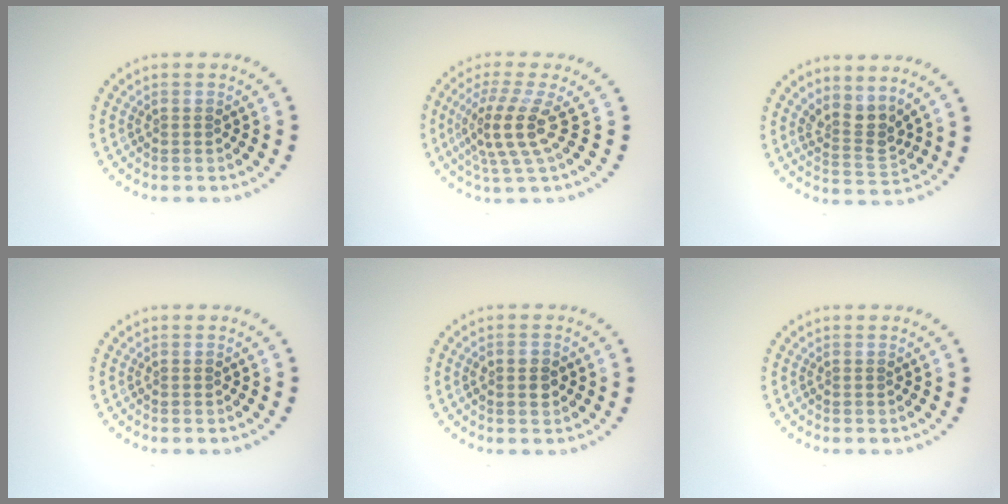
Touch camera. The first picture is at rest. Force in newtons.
{"total": 4.0, "press": 3.0, "slide": 2.7}
{"total": 2.8, "press": 2.1, "slide": 1.9}
{"total": 0.0}
{"total": 1.4, "press": 1.4, "slide": 0.2}
{"total": 0.0}